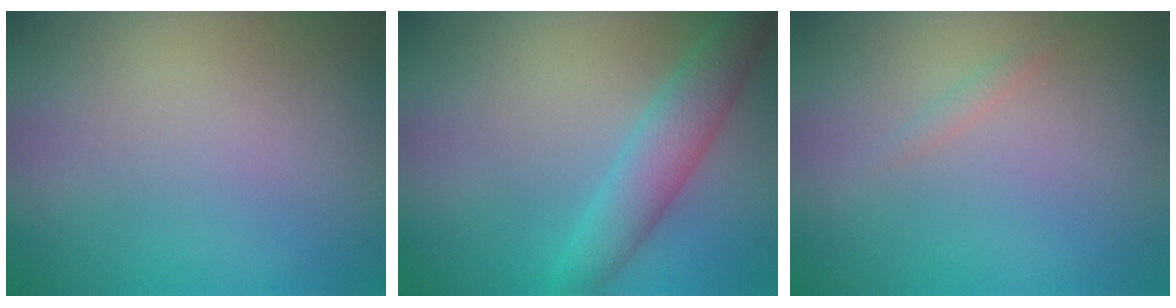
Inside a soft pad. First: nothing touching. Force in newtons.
{"total": 3.8, "press": 3.8, "slide": 0.1}
{"total": 0.6, "press": 0.6, "slide": 0.1}